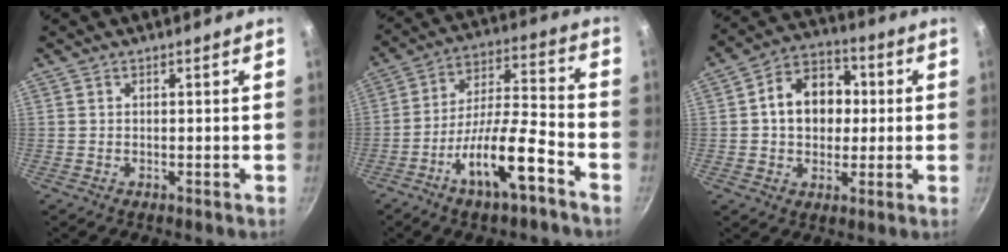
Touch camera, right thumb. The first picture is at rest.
{"total": 14.5, "force": [-7.7, 3.9, 11.7], "torque": [-0.196, 0.052, -0.137]}
{"total": 12.7, "force": [1.1, 9.8, 8.1], "torque": [-0.088, 0.021, 0.005]}